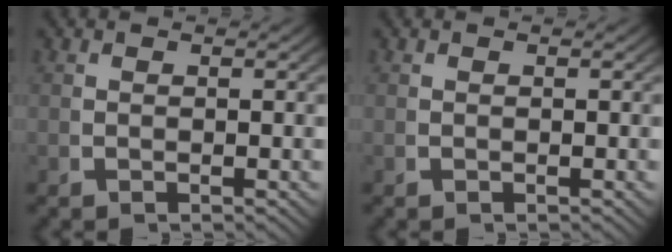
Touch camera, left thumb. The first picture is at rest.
{"total": 0.0}